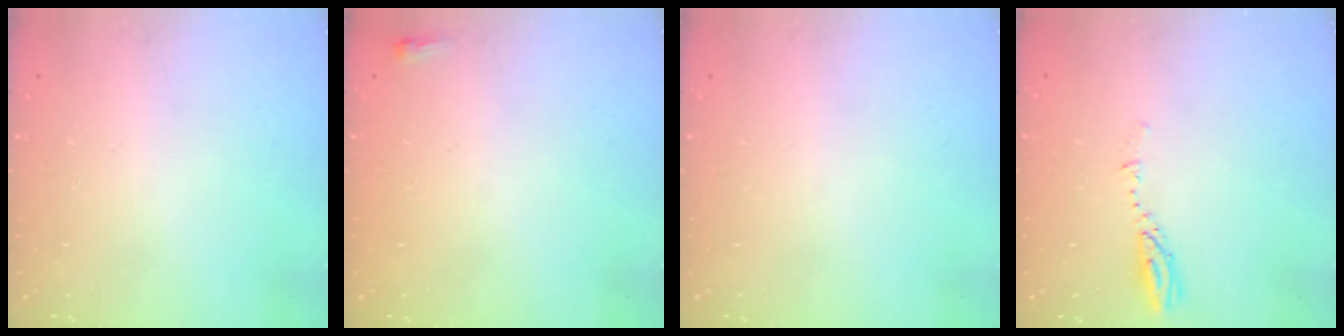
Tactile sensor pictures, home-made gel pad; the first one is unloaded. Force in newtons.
{"total": 2.1, "press": 2.0, "slide": 0.5}
{"total": 0.0}
{"total": 3.6, "press": 3.6, "slide": 0.5}